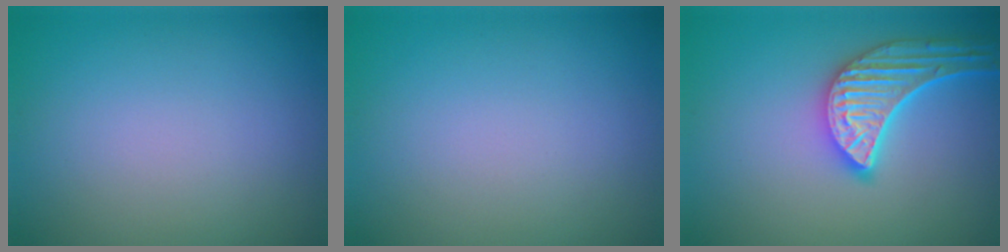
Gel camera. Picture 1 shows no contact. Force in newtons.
{"total": 0.0}
{"total": 5.3, "press": 4.7, "slide": 2.5}